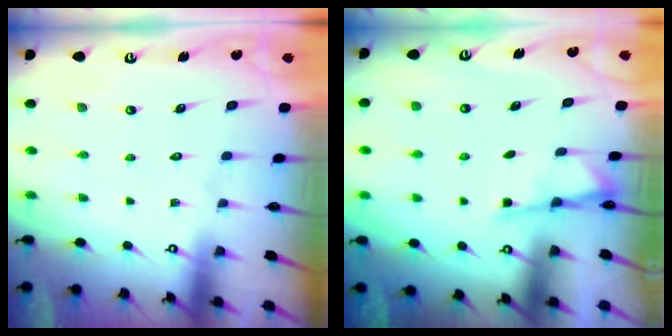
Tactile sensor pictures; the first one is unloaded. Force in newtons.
{"total": 2.2, "press": 2.2, "slide": 0.5}